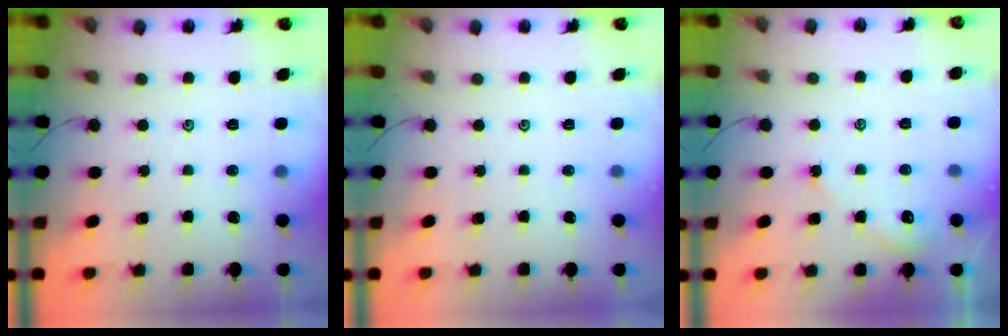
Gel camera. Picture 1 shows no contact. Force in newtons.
{"total": 0.0}
{"total": 2.1, "press": 2.1, "slide": 0.3}